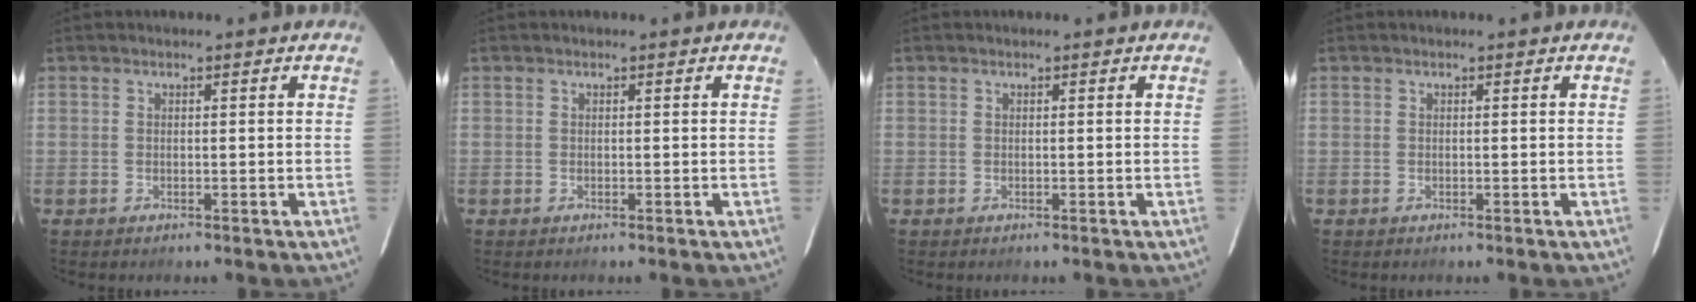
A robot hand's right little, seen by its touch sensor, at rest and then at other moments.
{"total": 0.0}
{"total": 0.0}
{"total": 0.0}